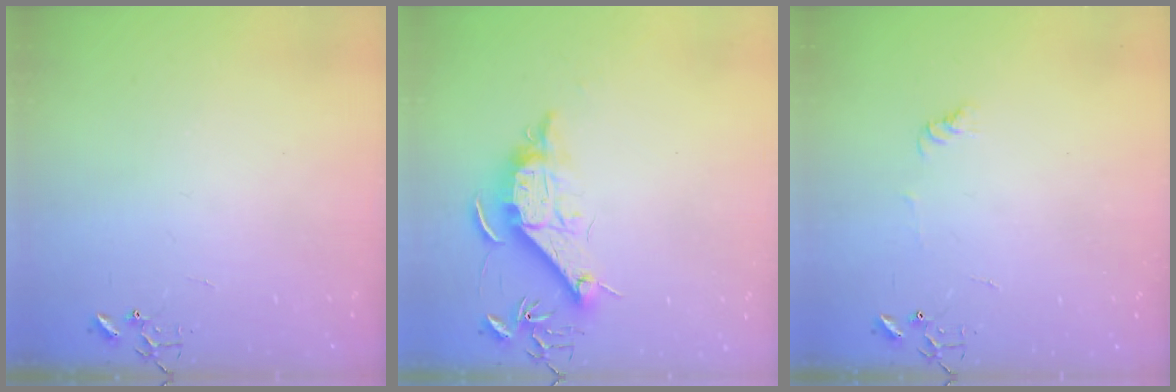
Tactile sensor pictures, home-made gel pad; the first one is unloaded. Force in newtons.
{"total": 12.0, "press": 12.0, "slide": 0.6}
{"total": 4.9, "press": 4.9, "slide": 0.7}